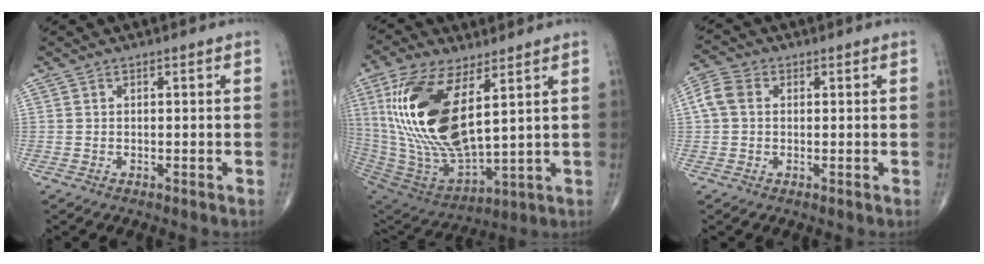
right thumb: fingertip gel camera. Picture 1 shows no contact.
{"total": 23.6, "force": [6.9, 10.4, 20.0], "torque": [-0.412, -0.032, 0.140]}
{"total": 4.9, "force": [0.7, 3.8, 3.1], "torque": [-0.072, 0.017, 0.008]}